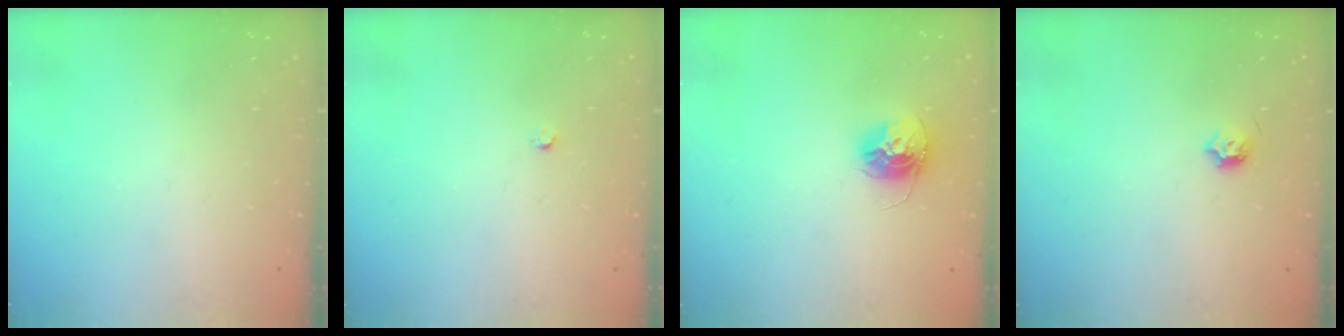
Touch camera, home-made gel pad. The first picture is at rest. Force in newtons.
{"total": 2.2, "press": 2.2, "slide": 0.3}
{"total": 12.1, "press": 12.1, "slide": 1.1}
{"total": 4.0, "press": 3.8, "slide": 1.0}